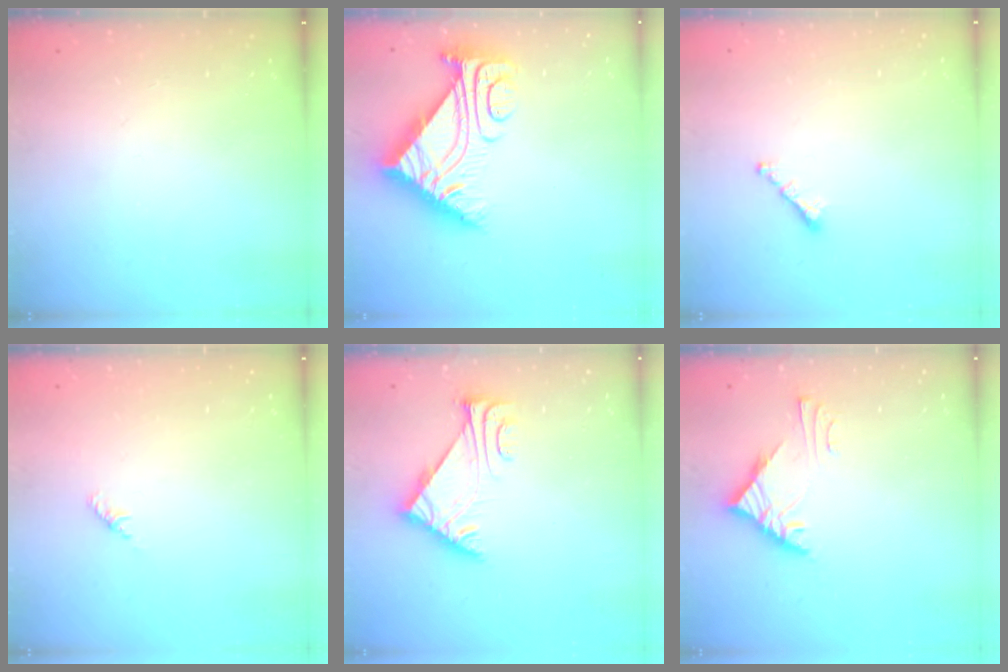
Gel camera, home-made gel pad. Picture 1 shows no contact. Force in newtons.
{"total": 11.1, "press": 11.0, "slide": 1.0}
{"total": 1.6, "press": 1.5, "slide": 0.5}
{"total": 1.8, "press": 1.7, "slide": 0.6}
{"total": 5.7, "press": 5.7, "slide": 1.0}
{"total": 5.3, "press": 5.2, "slide": 0.3}